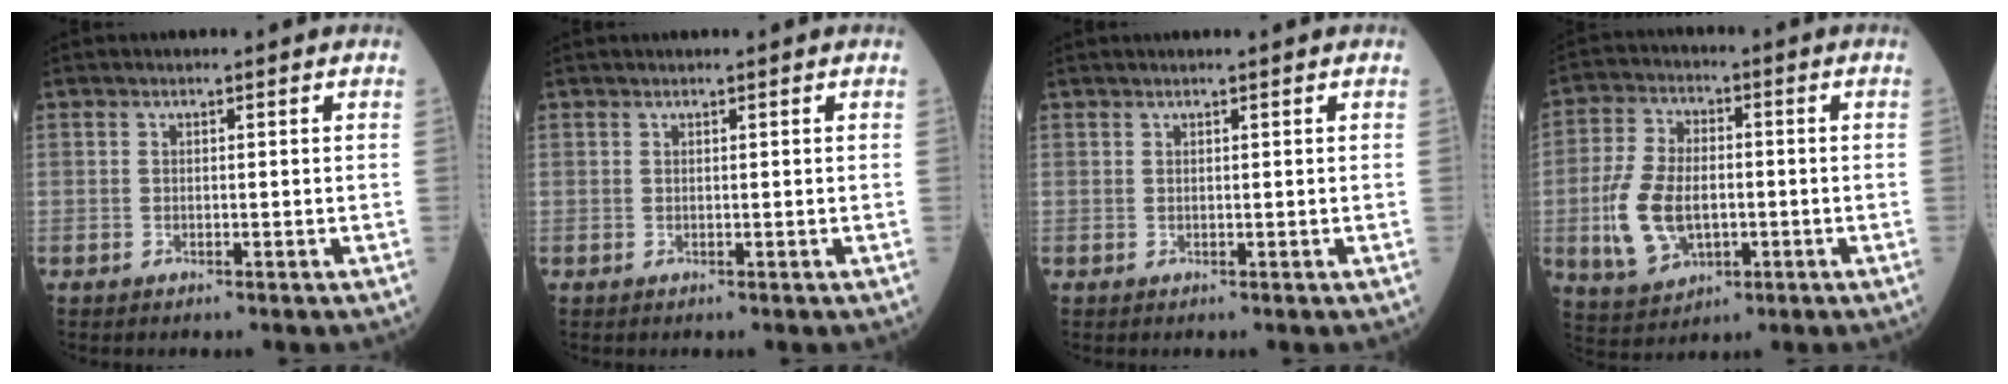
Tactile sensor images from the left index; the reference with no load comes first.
{"total": 1.0, "force": [0.8, -0.2, 0.5], "torque": [-0.009, 0.012, 0.020]}
{"total": 1.5, "force": [1.3, -0.5, 0.7], "torque": [-0.007, 0.016, 0.029]}
{"total": 10.9, "force": [-2.1, 6.7, 8.3], "torque": [-0.186, 0.003, -0.031]}